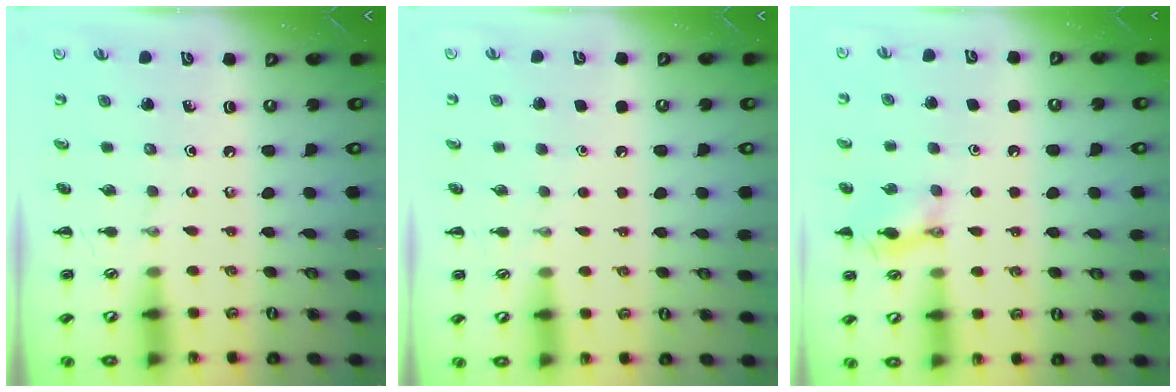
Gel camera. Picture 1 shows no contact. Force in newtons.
{"total": 1.7, "press": 1.7, "slide": 0.1}
{"total": 1.6, "press": 1.6, "slide": 0.1}